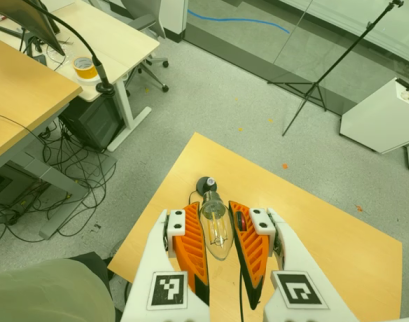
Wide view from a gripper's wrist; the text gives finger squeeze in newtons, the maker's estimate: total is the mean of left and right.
{"total": 19.6, "left": 21.0, "right": 18.1}